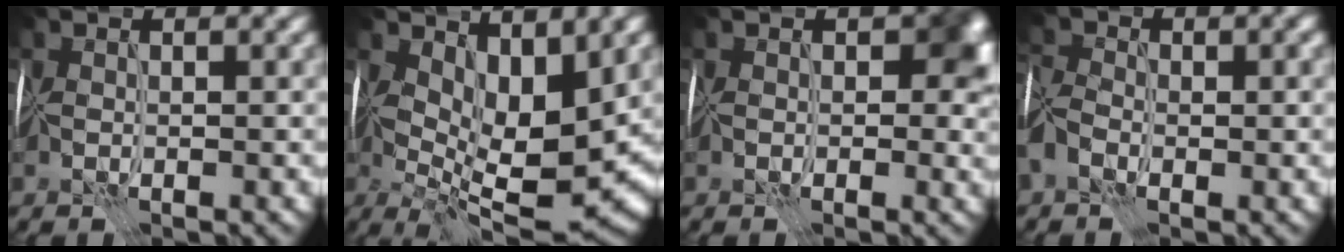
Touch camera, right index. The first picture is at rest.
{"total": 8.5, "force": [1.3, 3.6, 7.5], "torque": [-0.130, -0.010, 0.024]}
{"total": 4.8, "force": [0.2, 3.4, 3.4], "torque": [-0.034, 0.002, -0.001]}
{"total": 3.7, "force": [-1.4, 2.4, 2.4], "torque": [-0.052, 0.007, -0.041]}